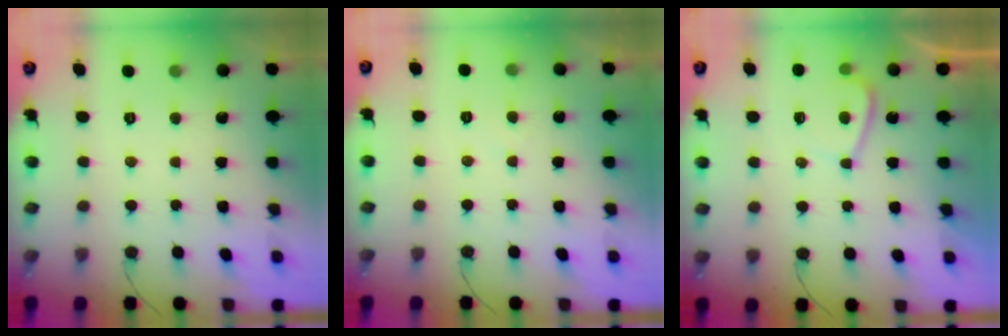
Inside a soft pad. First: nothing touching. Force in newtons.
{"total": 1.1, "press": 1.0, "slide": 0.4}
{"total": 3.2, "press": 3.1, "slide": 0.7}